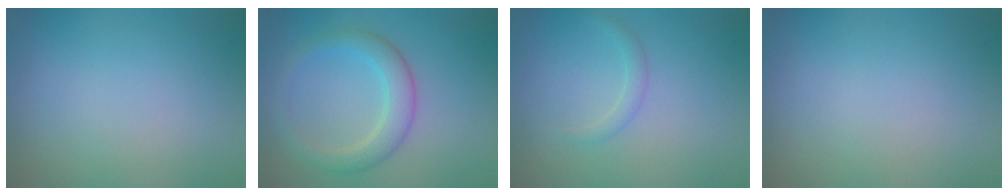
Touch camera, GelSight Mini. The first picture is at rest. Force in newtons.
{"total": 3.3, "press": 3.3, "slide": 0.1}
{"total": 1.0, "press": 1.0, "slide": 0.1}
{"total": 0.0}